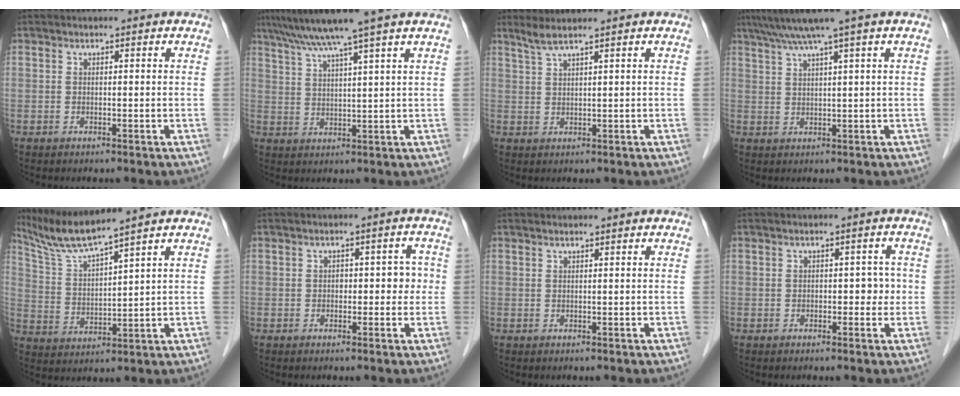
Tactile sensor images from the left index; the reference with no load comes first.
{"total": 9.3, "force": [7.2, -2.0, 5.5], "torque": [-0.092, 0.017, 0.112]}
{"total": 3.0, "force": [2.4, -0.7, 1.6], "torque": [-0.037, 0.009, 0.053]}
{"total": 6.1, "force": [4.2, -1.6, 4.1], "torque": [-0.070, 0.021, 0.076]}
{"total": 8.2, "force": [7.3, -1.8, 3.2], "torque": [-0.073, -0.001, 0.151]}
{"total": 3.6, "force": [-0.2, 2.4, 2.7], "torque": [-0.024, 0.024, -0.002]}
{"total": 0.8, "force": [0.7, -0.1, 0.3], "torque": [-0.009, 0.011, 0.017]}
{"total": 2.8, "force": [-0.2, 1.9, 2.1], "torque": [-0.016, 0.017, -0.003]}